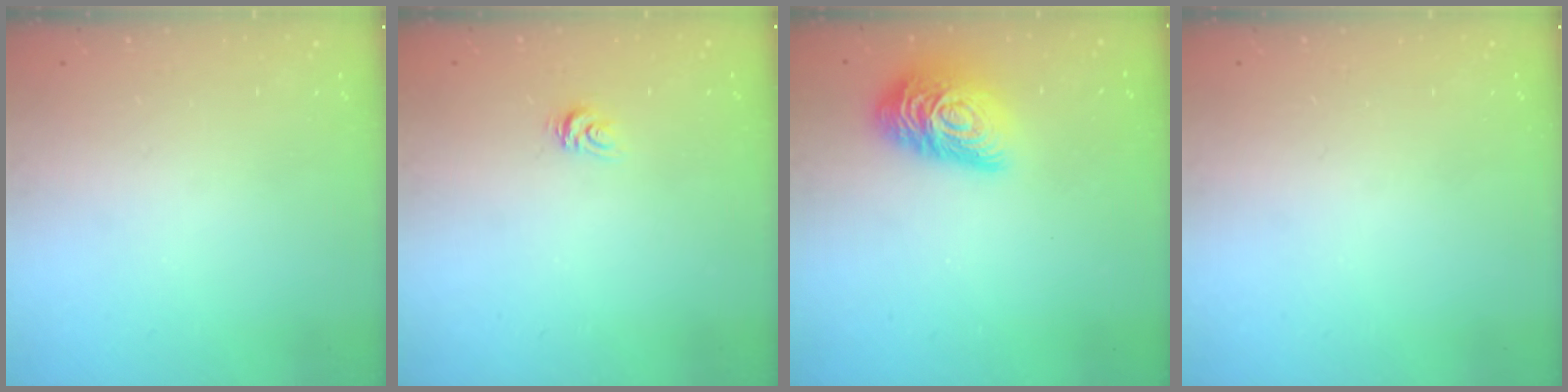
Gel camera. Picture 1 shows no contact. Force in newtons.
{"total": 4.0, "press": 4.0, "slide": 0.2}
{"total": 14.7, "press": 14.7, "slide": 0.9}
{"total": 0.0}